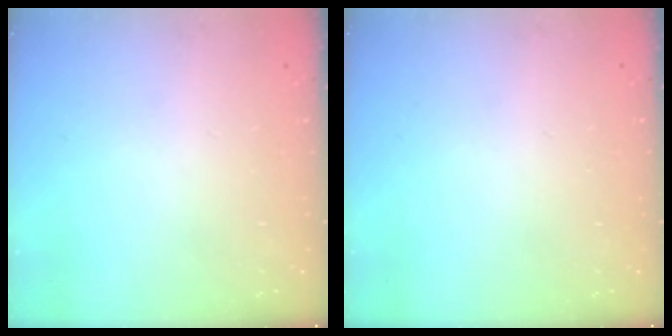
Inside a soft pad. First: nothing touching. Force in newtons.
{"total": 0.0}